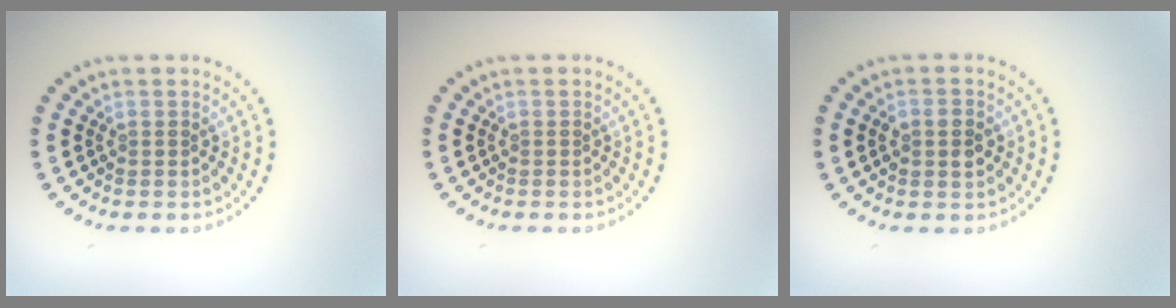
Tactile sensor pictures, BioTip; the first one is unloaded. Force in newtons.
{"total": 0.0}
{"total": 2.8, "press": 2.8, "slide": 0.1}